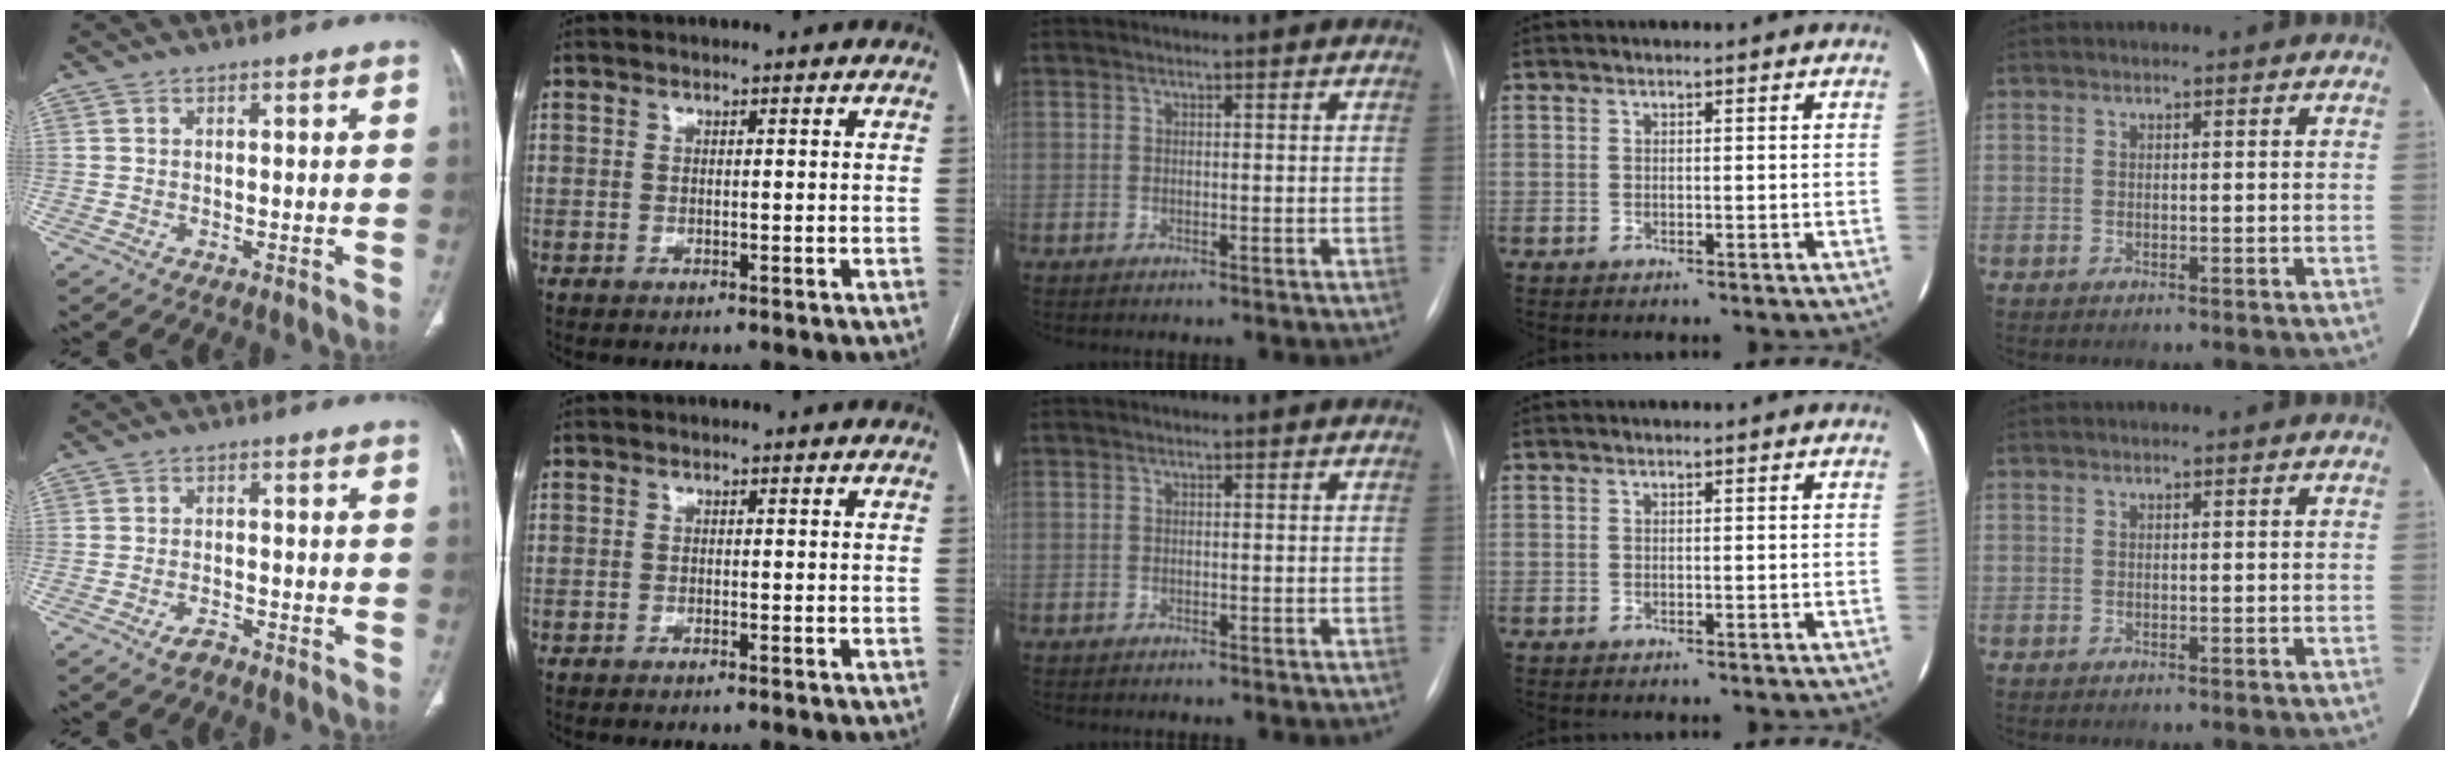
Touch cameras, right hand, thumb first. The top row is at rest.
{"thumb": {"total": 2.3, "force": [-1.8, 0.8, 1.2], "torque": [-0.030, 0.008, -0.033]}, "index": {"total": 0.6, "force": [-0.5, -0.1, 0.2], "torque": [-0.005, 0.000, -0.009]}}